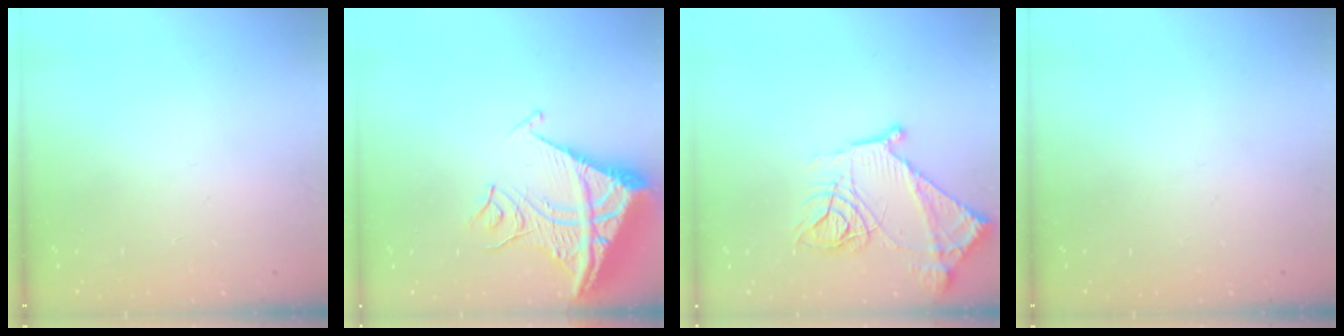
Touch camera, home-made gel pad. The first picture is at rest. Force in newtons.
{"total": 16.6, "press": 16.4, "slide": 2.0}
{"total": 15.5, "press": 15.4, "slide": 1.4}
{"total": 0.0}